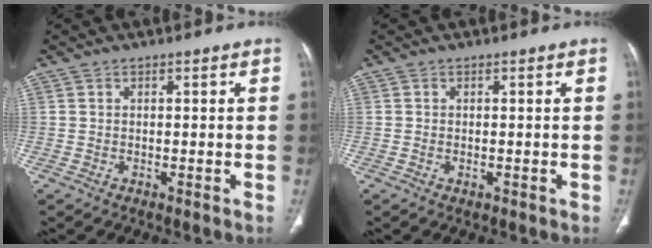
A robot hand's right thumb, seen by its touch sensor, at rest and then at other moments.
{"total": 0.5, "force": [-0.1, 0.4, 0.4], "torque": [-0.009, 0.000, 0.001]}